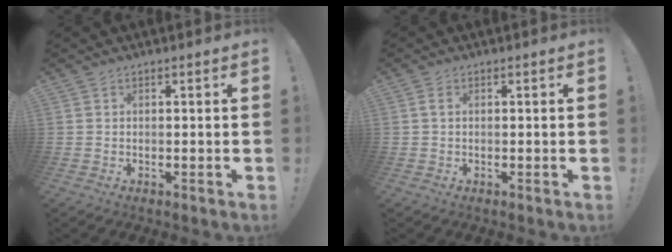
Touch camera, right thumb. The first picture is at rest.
{"total": 1.3, "force": [0.3, 0.6, 1.1], "torque": [-0.016, 0.000, 0.004]}